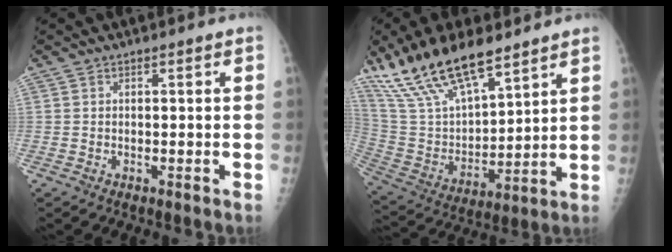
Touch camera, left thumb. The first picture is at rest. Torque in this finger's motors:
{"motor_torque": [0.52, 0.03, 1.20, -1.02, 0.22]}